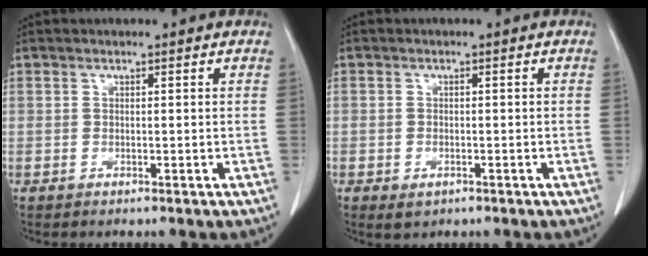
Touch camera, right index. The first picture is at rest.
{"total": 2.1, "force": [-1.1, 1.3, 1.2], "torque": [-0.017, 0.000, -0.007]}